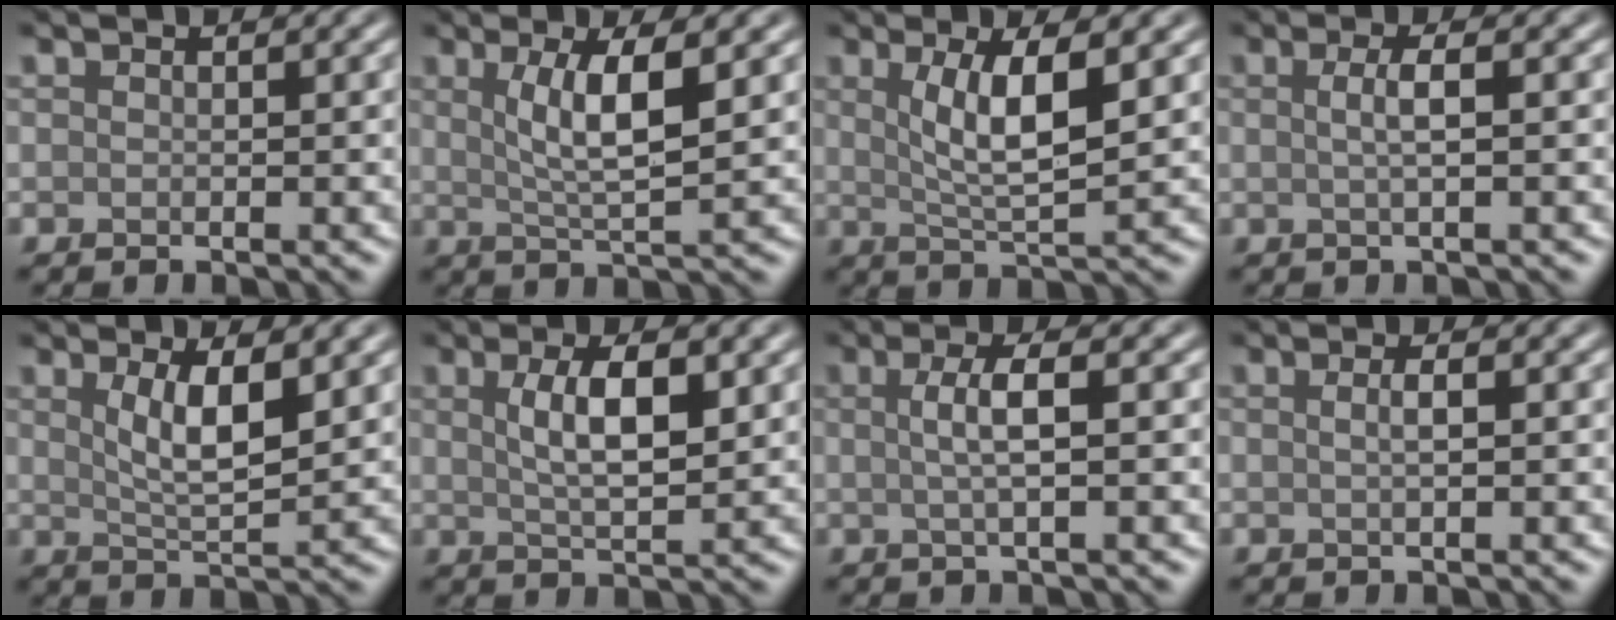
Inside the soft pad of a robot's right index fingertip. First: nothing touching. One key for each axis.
{"total": 5.1, "fx": 1.4, "fy": 1.1, "fz": 4.8, "tx": -0.087, "ty": -0.004, "tz": 0.029}
{"total": 5.4, "fx": 1.5, "fy": 1.3, "fz": 5.1, "tx": -0.094, "ty": -0.007, "tz": 0.031}
{"total": 2.3, "fx": 0.1, "fy": 0.5, "fz": 2.2, "tx": -0.038, "ty": 0.004, "tz": -0.001}
{"total": 4.3, "fx": 1.5, "fy": 1.2, "fz": 3.9, "tx": -0.075, "ty": -0.007, "tz": 0.030}
{"total": 4.9, "fx": 1.2, "fy": 1.5, "fz": 4.5, "tx": -0.085, "ty": 0.002, "tz": 0.024}
{"total": 3.2, "fx": 0.2, "fy": 0.7, "fz": 3.1, "tx": -0.053, "ty": 0.006, "tz": 0.000}
{"total": 1.5, "fx": 0.2, "fy": 0.4, "fz": 1.4, "tx": -0.017, "ty": -0.003, "tz": -0.001}